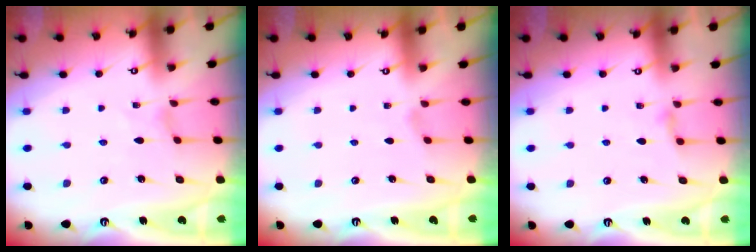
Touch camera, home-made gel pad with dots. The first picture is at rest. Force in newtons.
{"total": 0.6, "press": 0.5, "slide": 0.2}
{"total": 2.3, "press": 2.3, "slide": 0.4}